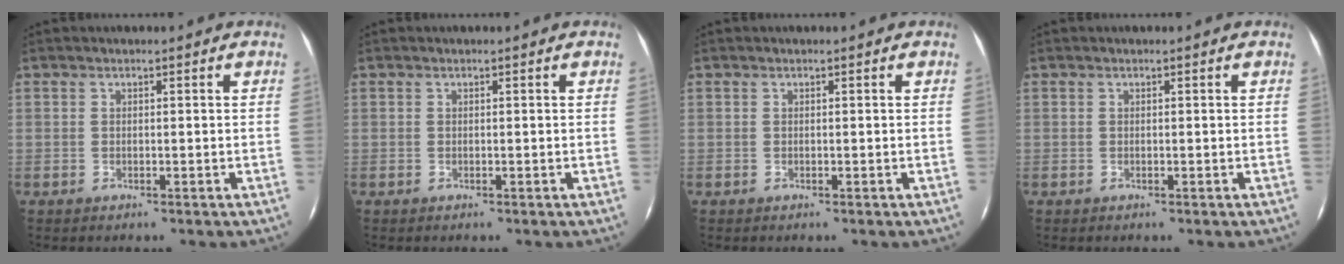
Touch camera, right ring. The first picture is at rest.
{"total": 0.0}
{"total": 0.0}
{"total": 0.0}